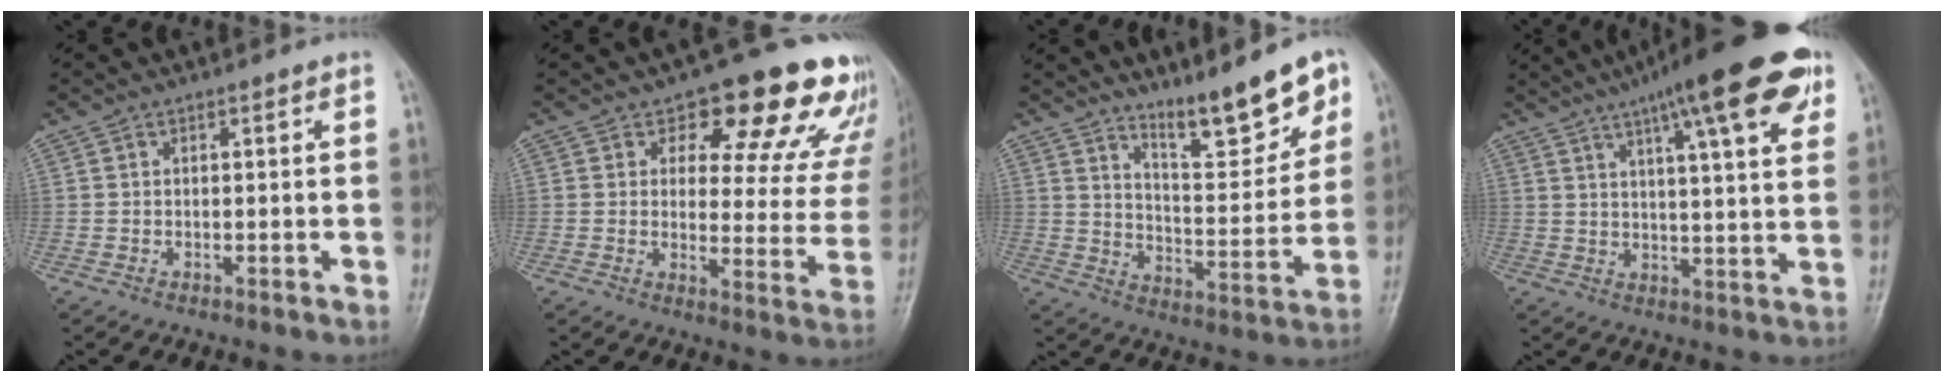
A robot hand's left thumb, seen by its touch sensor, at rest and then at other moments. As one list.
[{"total": 18.0, "force": [12.8, 8.4, 9.5], "torque": [-0.049, -0.068, 0.139]}, {"total": 13.3, "force": [9.4, 3.6, 8.7], "torque": [-0.099, -0.068, 0.155]}, {"total": 18.6, "force": [10.3, 4.1, 14.9], "torque": [-0.203, -0.012, 0.142]}]